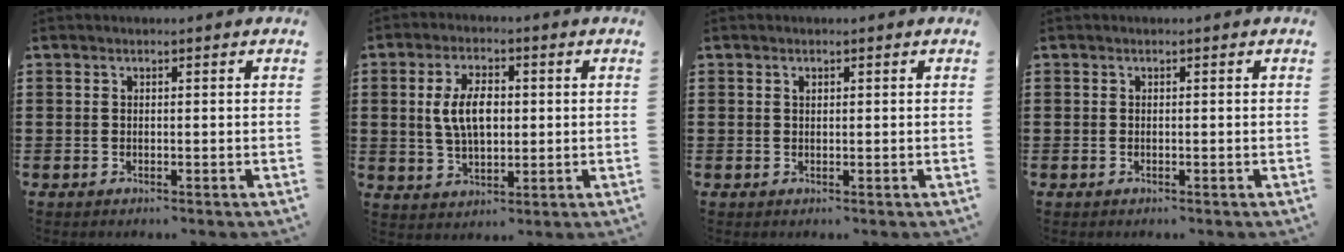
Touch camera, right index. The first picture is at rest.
{"total": 6.9, "force": [0.6, 3.7, 5.9], "torque": [-0.124, 0.006, 0.003]}
{"total": 0.5, "force": [0.3, 0.3, 0.3], "torque": [-0.007, 0.001, 0.006]}
{"total": 2.1, "force": [1.3, -1.4, -0.9], "torque": [0.024, -0.005, 0.025]}